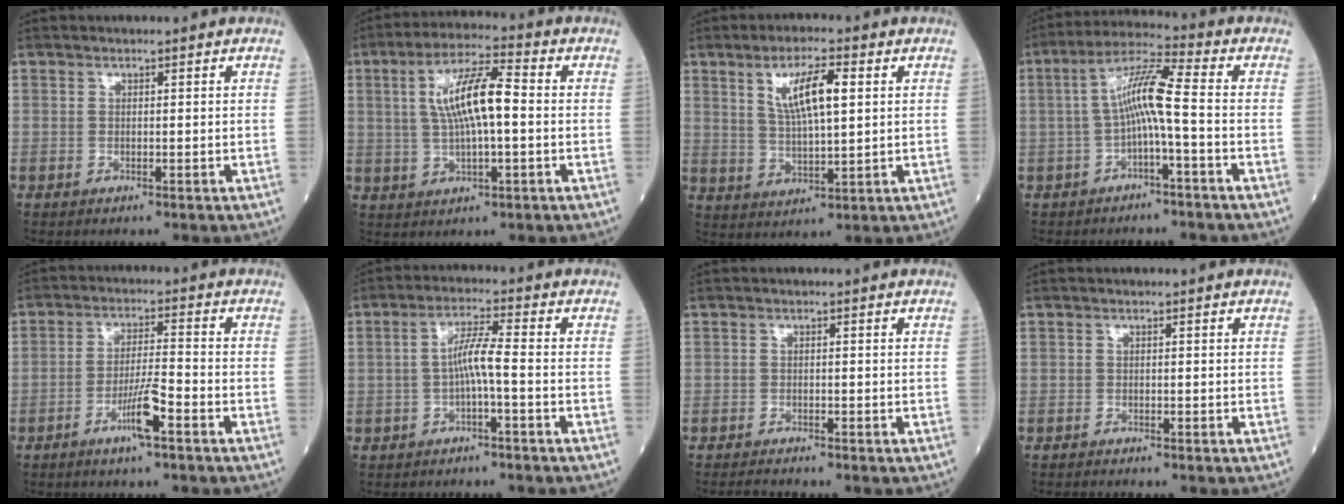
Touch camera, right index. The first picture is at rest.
{"total": 9.9, "force": [0.9, 2.0, 9.6], "torque": [-0.185, 0.018, 0.016]}
{"total": 8.2, "force": [2.8, 1.5, 7.5], "torque": [-0.140, 0.004, 0.055]}
{"total": 7.6, "force": [-1.0, 0.1, 7.6], "torque": [-0.142, 0.028, -0.019]}
{"total": 6.1, "force": [-3.3, 0.0, 5.1], "torque": [-0.098, -0.004, -0.062]}
{"total": 4.5, "force": [-1.0, -0.1, 4.4], "torque": [-0.082, 0.013, -0.017]}
{"total": 1.4, "force": [-1.4, -0.2, 0.2], "torque": [-0.009, -0.007, -0.025]}
{"total": 0.6, "force": [-0.6, -0.1, 0.0], "torque": [-0.005, -0.003, -0.010]}